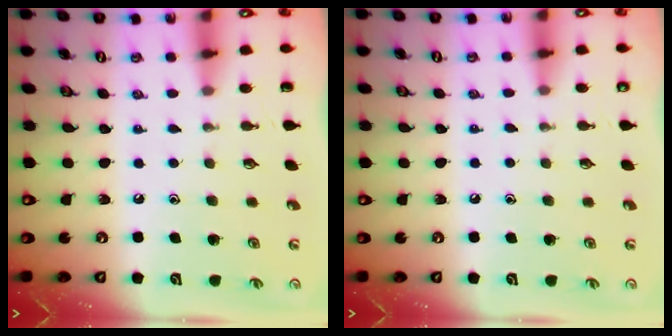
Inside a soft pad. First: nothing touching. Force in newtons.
{"total": 3.5, "press": 3.4, "slide": 0.6}